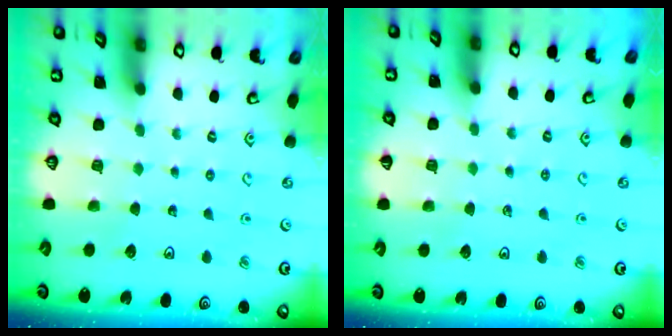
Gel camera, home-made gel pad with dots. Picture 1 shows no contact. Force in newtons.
{"total": 2.5, "press": 2.5, "slide": 0.5}